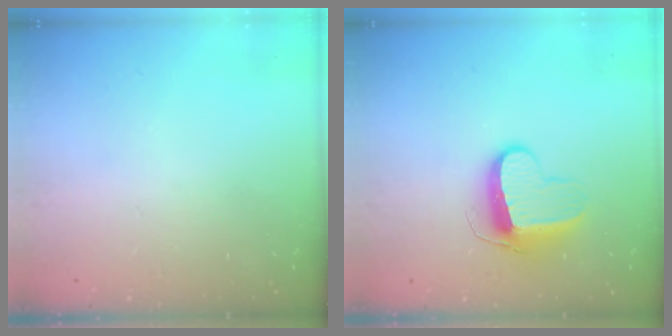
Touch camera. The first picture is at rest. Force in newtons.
{"total": 10.0, "press": 10.0, "slide": 0.5}